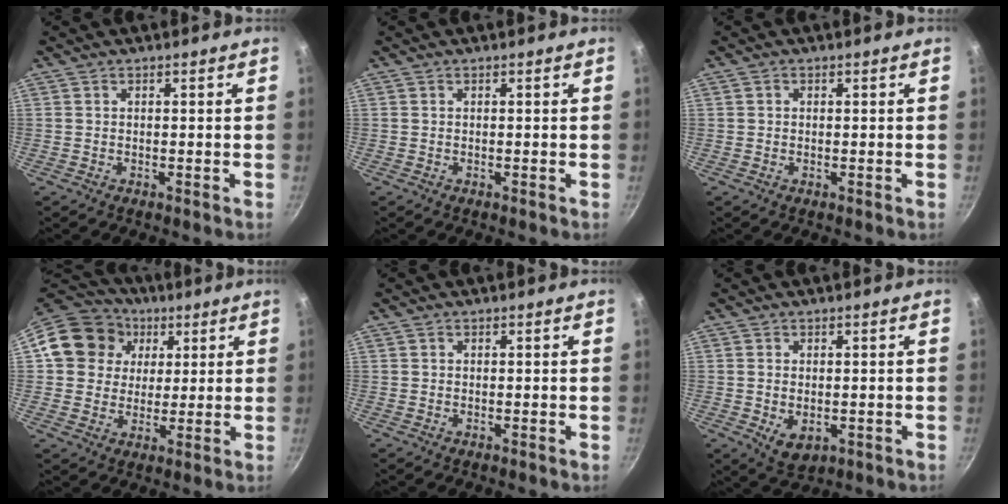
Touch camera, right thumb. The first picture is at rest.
{"total": 0.0}
{"total": 0.7, "force": [0.1, 0.7, 0.3], "torque": [-0.002, 0.002, 0.001]}
{"total": 14.6, "force": [4.3, 12.9, 5.4], "torque": [-0.074, 0.017, 0.065]}
{"total": 0.0}
{"total": 5.0, "force": [-0.7, 3.4, 3.7], "torque": [-0.056, -0.014, -0.004]}